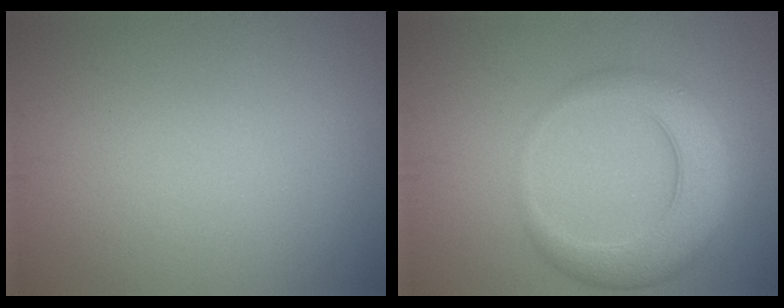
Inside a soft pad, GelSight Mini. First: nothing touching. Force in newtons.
{"total": 5.6, "press": 5.6, "slide": 0.3}